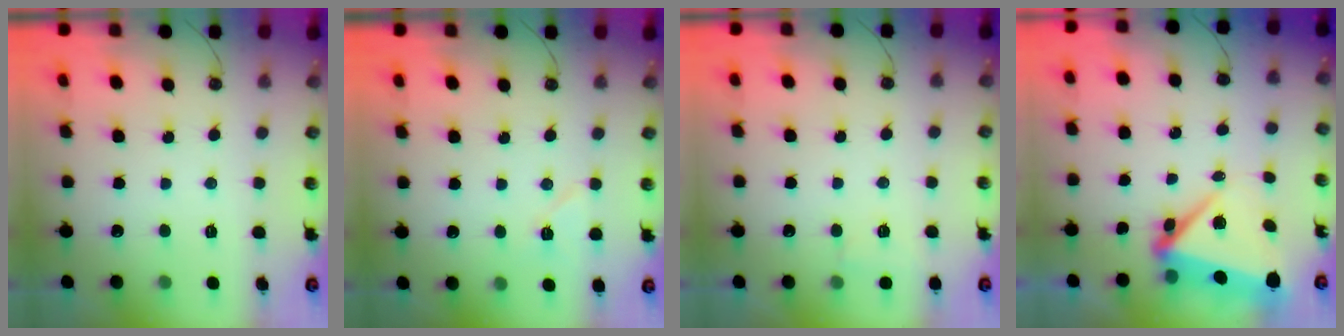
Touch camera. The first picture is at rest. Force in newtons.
{"total": 6.4, "press": 6.1, "slide": 1.7}
{"total": 2.6, "press": 2.4, "slide": 0.9}
{"total": 7.0, "press": 6.8, "slide": 1.8}